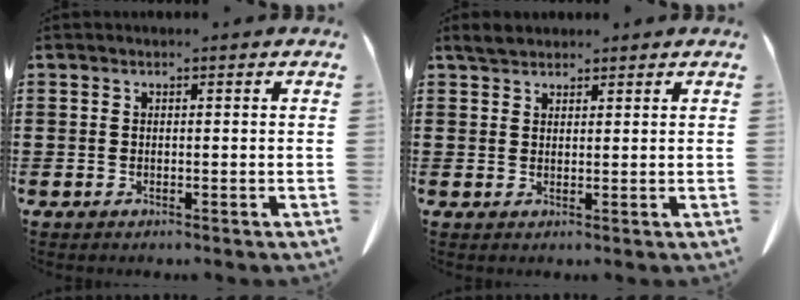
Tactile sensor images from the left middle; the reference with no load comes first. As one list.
[{"total": 2.2, "force": [2.0, 0.8, 0.6], "torque": [-0.017, 0.006, 0.039]}]